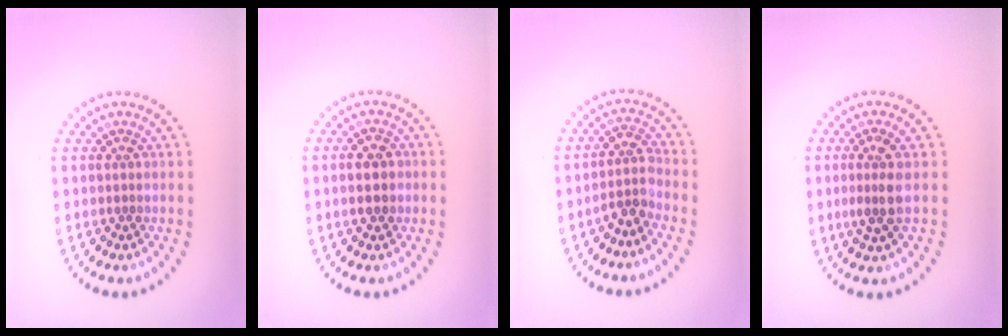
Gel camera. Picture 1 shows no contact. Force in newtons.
{"total": 2.5, "press": 2.5, "slide": 0.1}
{"total": 2.5, "press": 1.9, "slide": 1.5}
{"total": 2.6, "press": 2.4, "slide": 1.2}